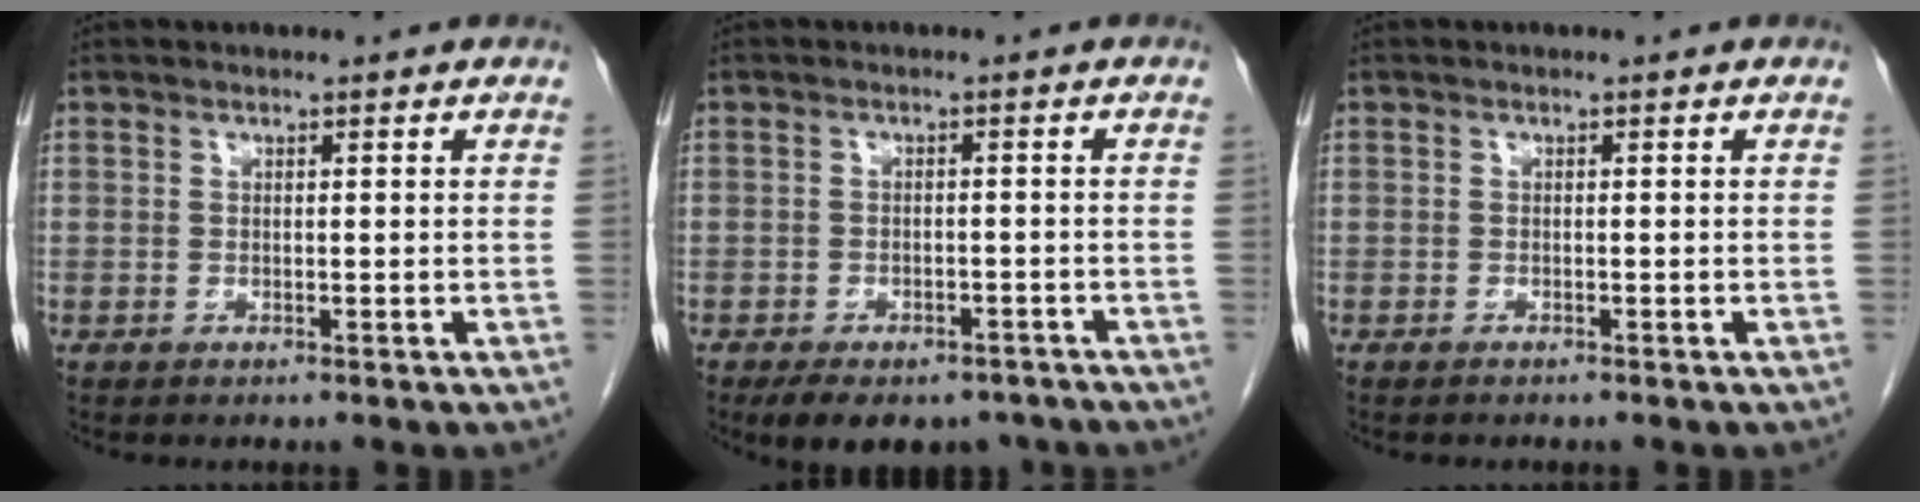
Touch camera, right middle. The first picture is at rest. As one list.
[{"total": 10.9, "force": [-8.2, 5.5, 4.6], "torque": [-0.072, 0.003, -0.107]}, {"total": 0.5, "force": [-0.5, 0.1, 0.2], "torque": [-0.009, -0.001, -0.008]}]